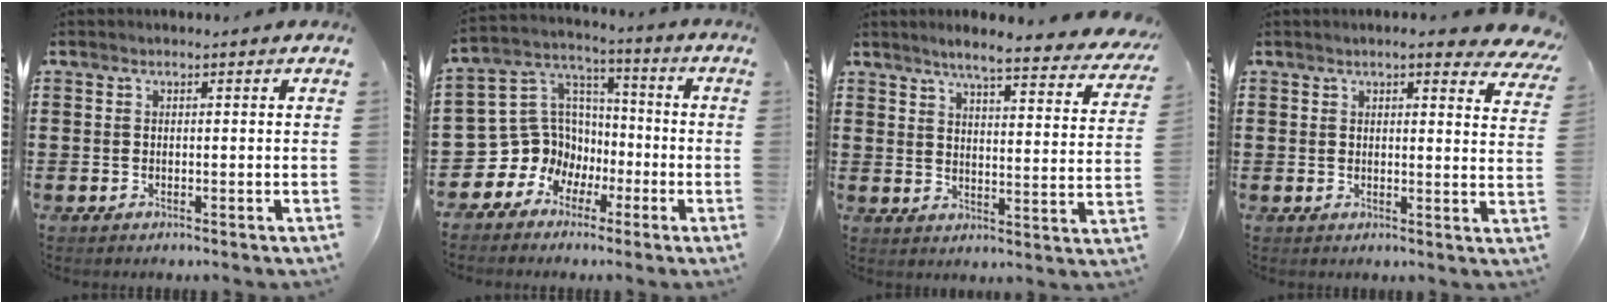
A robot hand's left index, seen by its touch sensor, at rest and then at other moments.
{"total": 9.5, "force": [-2.8, 9.0, 1.1], "torque": [-0.080, -0.011, -0.049]}
{"total": 5.7, "force": [4.9, -0.1, 2.8], "torque": [-0.066, -0.031, 0.079]}
{"total": 4.3, "force": [3.6, 0.0, 2.3], "torque": [-0.049, -0.010, 0.061]}